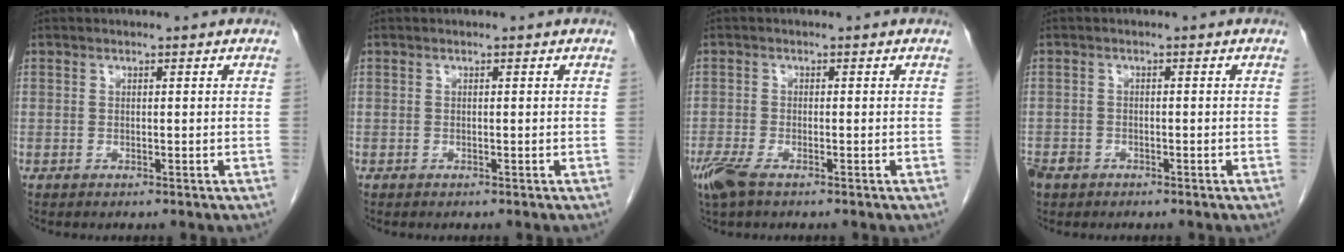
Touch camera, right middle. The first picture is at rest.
{"total": 0.0}
{"total": 4.1, "force": [-2.8, 1.1, 2.7], "torque": [-0.065, -0.010, -0.052]}
{"total": 3.0, "force": [-2.1, 1.9, 0.8], "torque": [-0.018, 0.002, -0.036]}